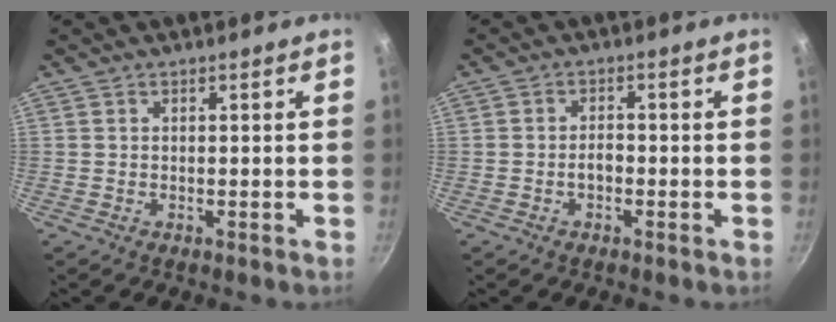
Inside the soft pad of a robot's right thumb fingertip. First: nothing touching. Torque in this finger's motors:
{"motor_torque": [-0.18, 0.12, 0.40, 0.15, 0.01]}